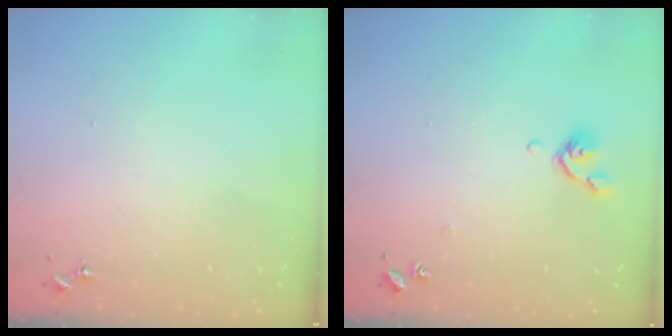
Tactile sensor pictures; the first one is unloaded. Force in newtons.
{"total": 7.0, "press": 6.8, "slide": 1.4}